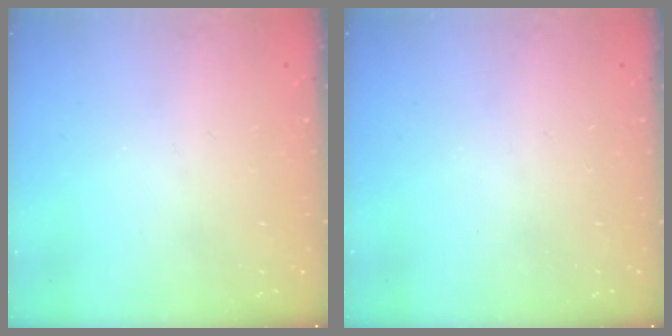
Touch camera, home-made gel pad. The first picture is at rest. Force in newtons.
{"total": 0.0}